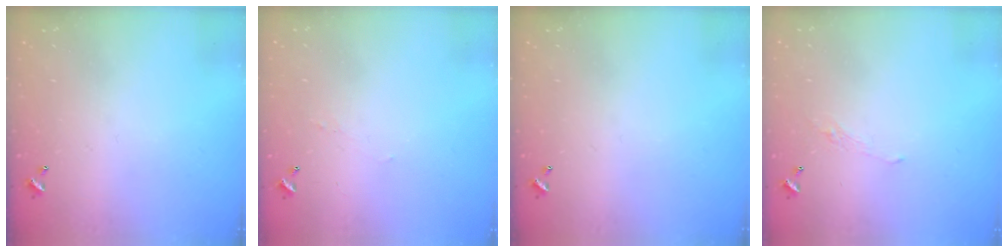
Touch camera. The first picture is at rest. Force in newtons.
{"total": 2.2, "press": 2.1, "slide": 0.4}
{"total": 0.0}
{"total": 1.6, "press": 1.5, "slide": 0.7}